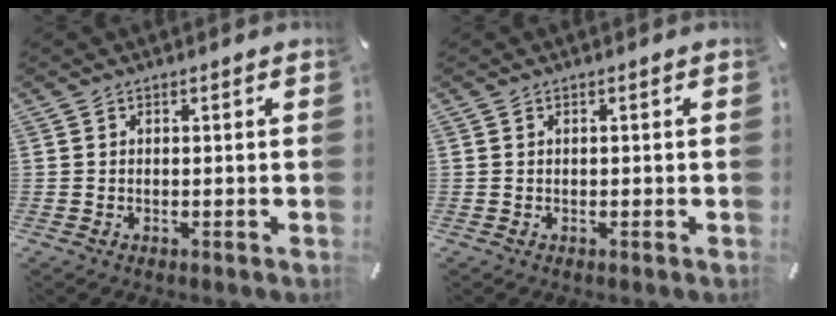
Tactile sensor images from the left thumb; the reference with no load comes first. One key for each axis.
{"total": 0.0}